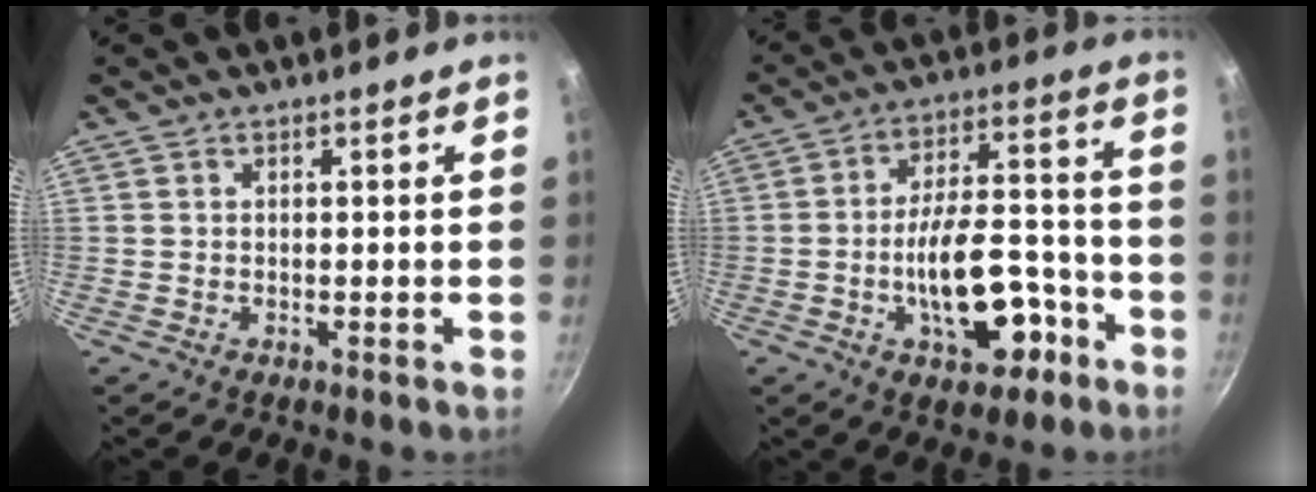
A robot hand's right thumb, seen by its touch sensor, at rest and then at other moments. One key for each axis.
{"total": 14.9, "fx": -5.4, "fy": 7.5, "fz": 11.7, "tx": -0.163, "ty": 0.051, "tz": -0.081}